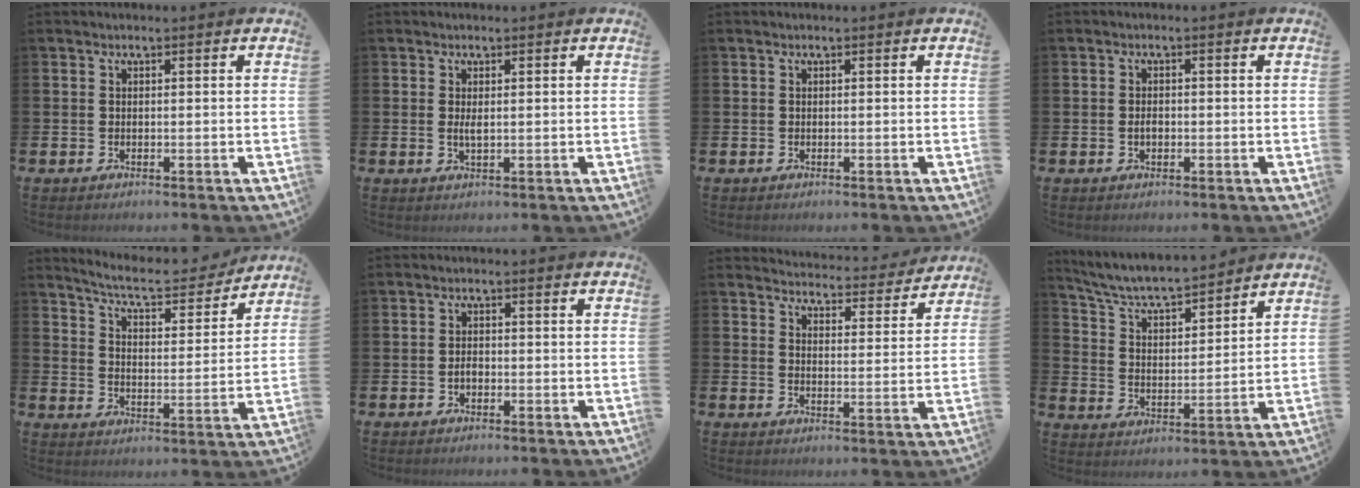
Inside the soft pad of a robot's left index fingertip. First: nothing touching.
{"total": 1.4, "force": [0.3, 0.4, 1.3], "torque": [-0.016, -0.003, 0.002]}
{"total": 0.0}
{"total": 1.4, "force": [-0.3, 0.8, 1.0], "torque": [-0.018, 0.005, -0.007]}
{"total": 7.1, "force": [6.7, 0.9, 2.1], "torque": [-0.067, -0.048, 0.112]}
{"total": 1.5, "force": [-0.6, 0.9, 1.0], "torque": [-0.017, 0.004, -0.012]}
{"total": 4.2, "force": [4.2, 0.5, 0.2], "torque": [-0.011, -0.038, 0.068]}
{"total": 6.5, "force": [6.1, 0.8, 1.9], "torque": [-0.071, -0.047, 0.104]}